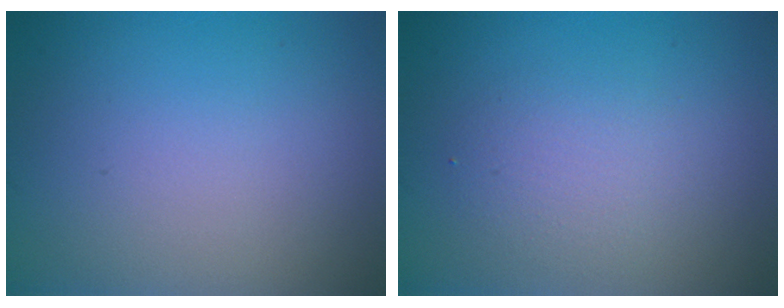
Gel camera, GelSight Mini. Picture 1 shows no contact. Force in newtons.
{"total": 2.2, "press": 2.2, "slide": 0.2}